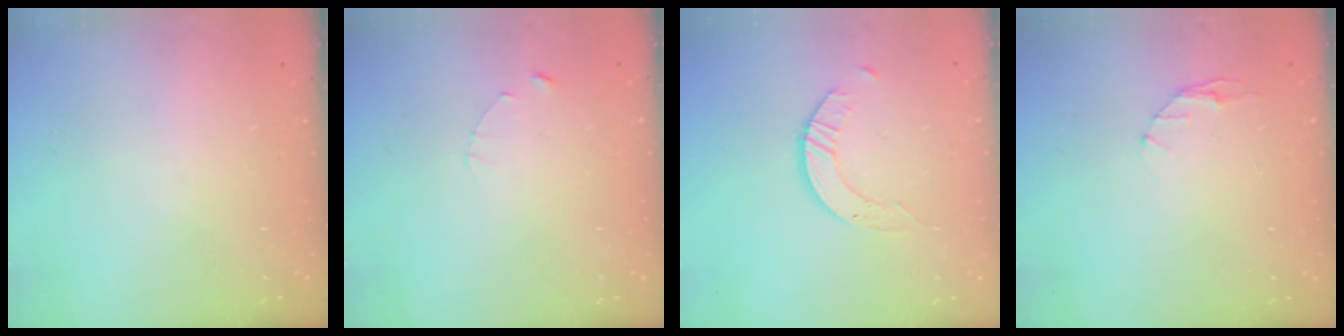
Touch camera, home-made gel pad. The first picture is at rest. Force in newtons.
{"total": 1.2, "press": 1.1, "slide": 0.2}
{"total": 2.9, "press": 2.9, "slide": 0.3}
{"total": 2.9, "press": 2.9, "slide": 0.4}